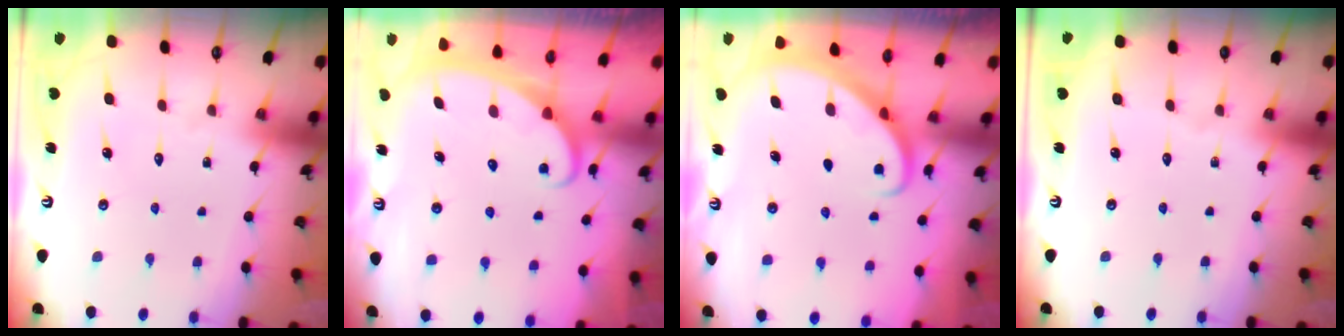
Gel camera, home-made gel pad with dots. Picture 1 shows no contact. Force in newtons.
{"total": 2.5, "press": 2.4, "slide": 0.3}
{"total": 3.0, "press": 3.0, "slide": 0.2}
{"total": 0.0}